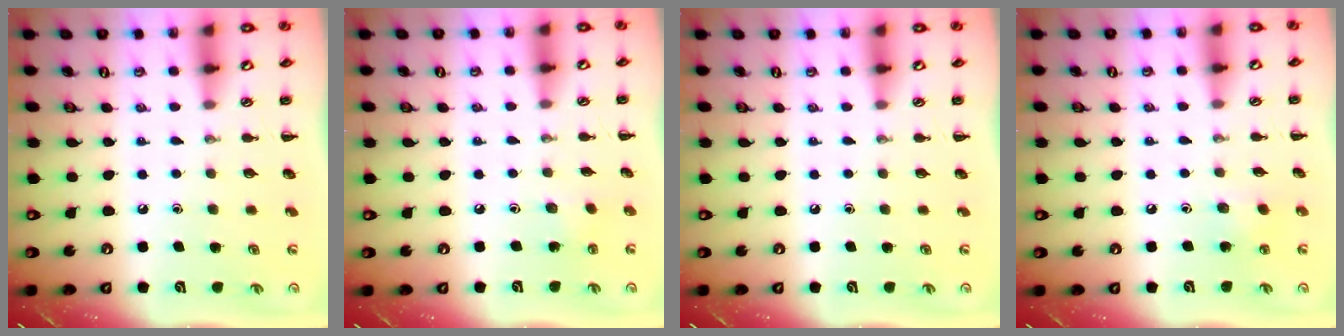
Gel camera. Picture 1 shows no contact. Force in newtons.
{"total": 5.3, "press": 5.1, "slide": 1.4}
{"total": 0.0}
{"total": 6.7, "press": 6.6, "slide": 1.4}